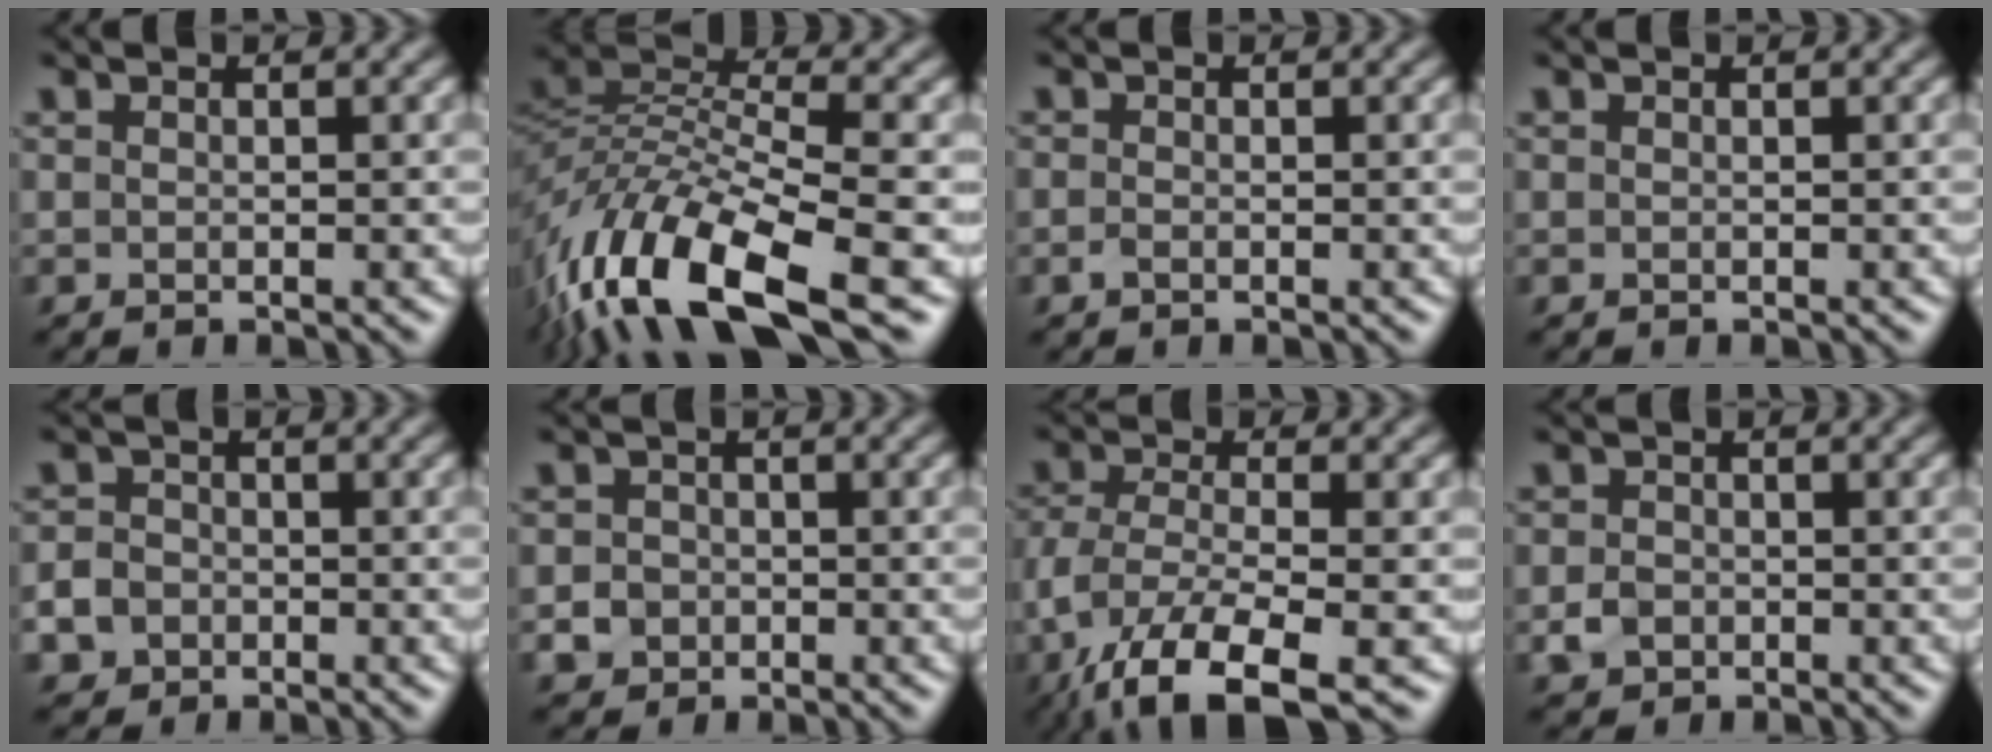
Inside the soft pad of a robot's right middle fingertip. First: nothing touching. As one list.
[{"total": 12.9, "force": [-6.8, 4.6, 9.9], "torque": [-0.192, 0.000, -0.133]}, {"total": 0.6, "force": [-0.3, 0.3, 0.4], "torque": [-0.011, -0.003, -0.008]}, {"total": 0.0}, {"total": 6.9, "force": [-3.6, 5.5, 2.1], "torque": [-0.049, -0.023, -0.081]}, {"total": 2.6, "force": [-0.9, 2.3, 0.7], "torque": [0.005, 0.000, -0.019]}, {"total": 8.6, "force": [-4.4, 3.1, 6.7], "torque": [-0.140, -0.020, -0.086]}, {"total": 1.8, "force": [-0.6, 1.5, 0.7], "torque": [-0.009, -0.002, -0.015]}]